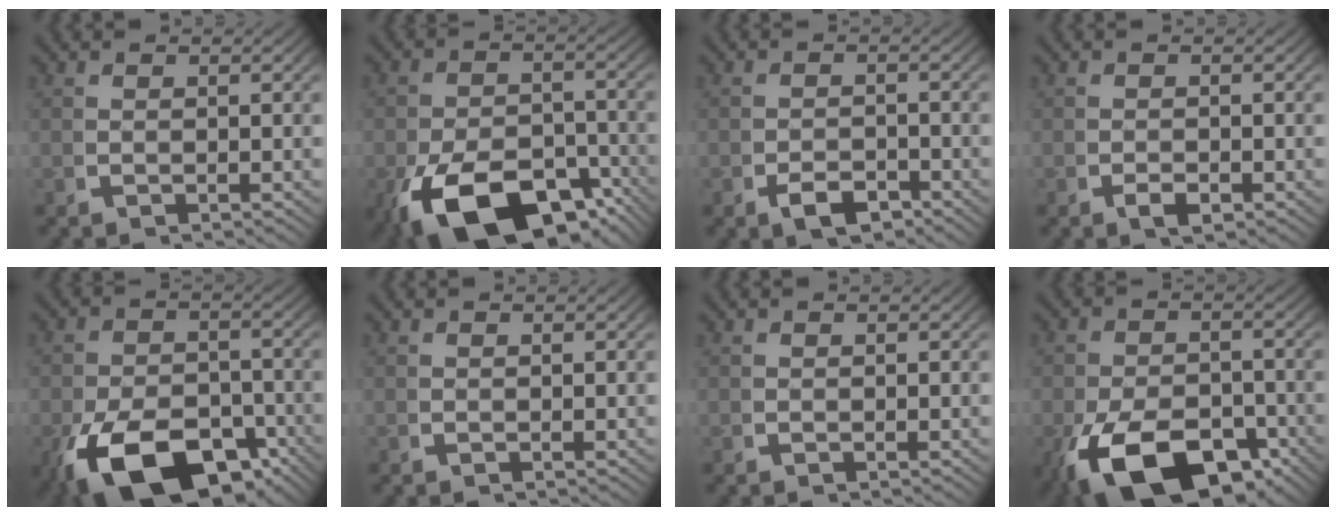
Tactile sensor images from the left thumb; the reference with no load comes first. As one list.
[{"total": 11.7, "force": [-6.5, 6.4, 7.3], "torque": [-0.135, -0.053, -0.082]}, {"total": 2.5, "force": [-1.8, 1.2, 1.3], "torque": [-0.011, -0.008, -0.028]}, {"total": 1.2, "force": [-0.7, 0.6, 0.7], "torque": [-0.008, -0.002, -0.012]}, {"total": 10.5, "force": [-5.7, 5.9, 6.6], "torque": [-0.119, -0.047, -0.074]}, {"total": 0.0}, {"total": 0.0}, {"total": 9.5, "force": [-4.9, 5.3, 6.2], "torque": [-0.120, -0.045, -0.061]}]